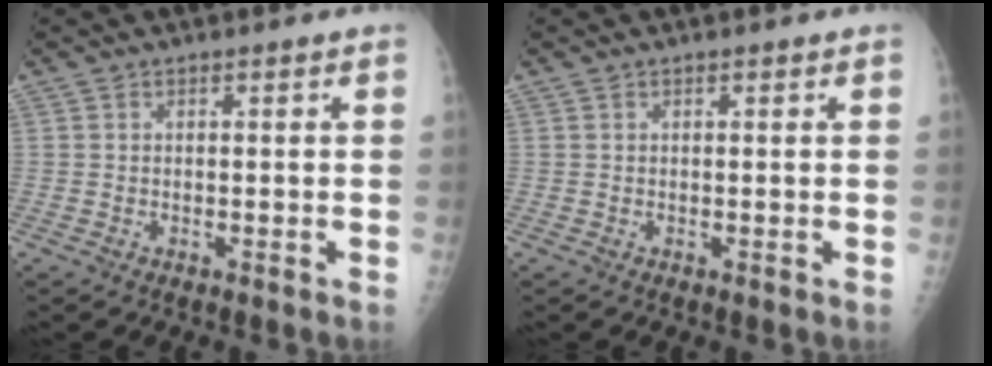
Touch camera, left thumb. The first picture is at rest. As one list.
[{"total": 0.6, "force": [0.3, 0.3, 0.4], "torque": [-0.006, -0.001, 0.003]}]